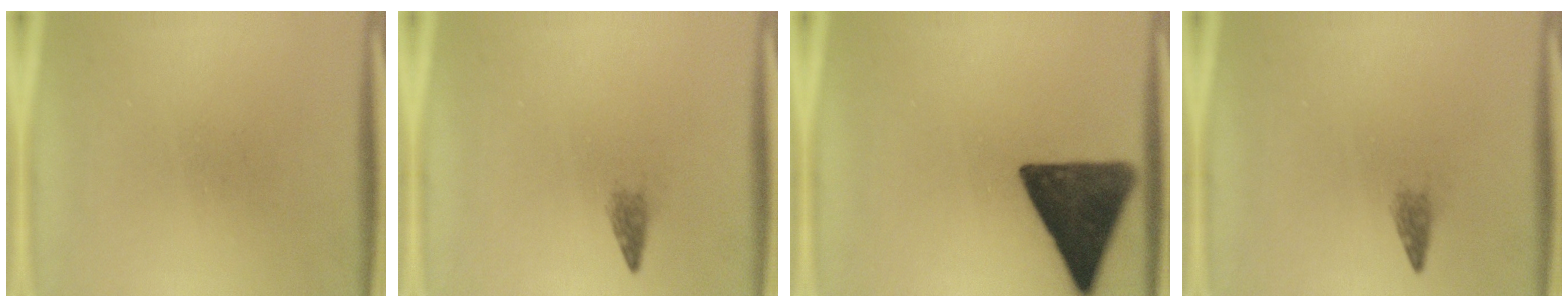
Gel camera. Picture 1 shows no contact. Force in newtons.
{"total": 1.3}
{"total": 14.2}
{"total": 1.3}